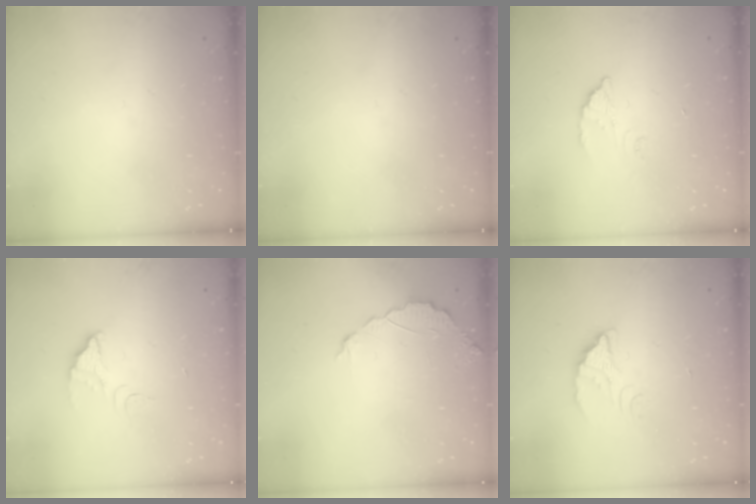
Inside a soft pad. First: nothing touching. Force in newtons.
{"total": 0.0}
{"total": 2.8, "press": 2.8, "slide": 0.2}
{"total": 3.5, "press": 3.5, "slide": 0.2}
{"total": 3.7, "press": 3.7, "slide": 0.3}
{"total": 2.5, "press": 2.5, "slide": 0.1}